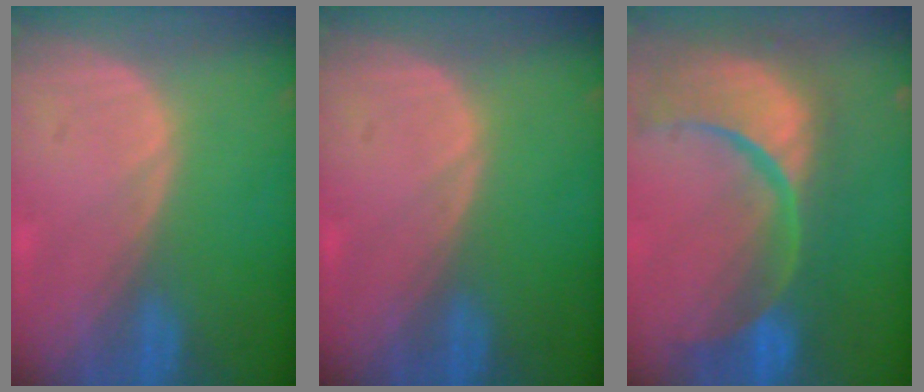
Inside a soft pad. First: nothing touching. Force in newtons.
{"total": 0.0}
{"total": 14.6, "press": 11.6, "slide": 8.9}